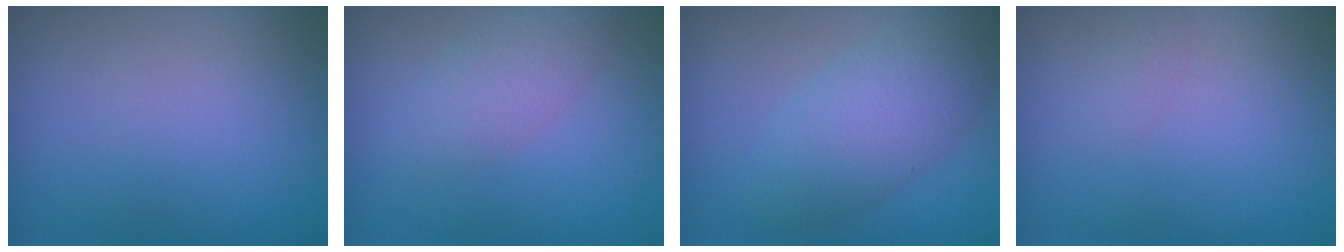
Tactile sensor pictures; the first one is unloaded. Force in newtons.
{"total": 2.9, "press": 2.9, "slide": 0.1}
{"total": 4.6, "press": 4.6, "slide": 0.2}
{"total": 0.8, "press": 0.8, "slide": 0.0}